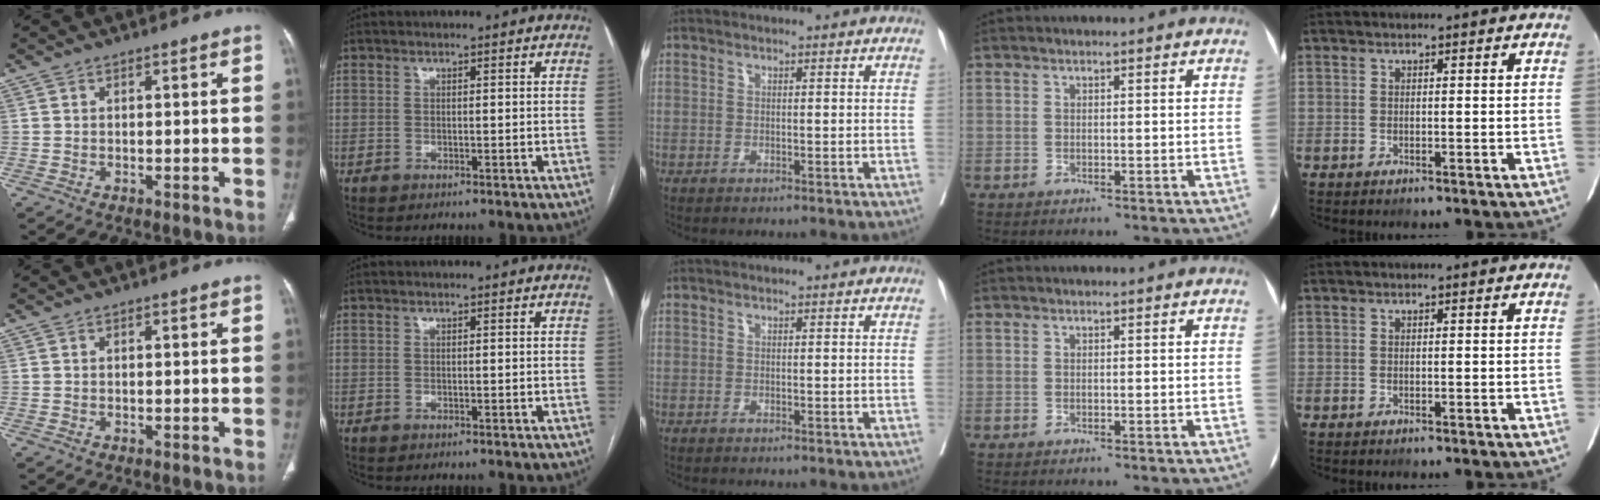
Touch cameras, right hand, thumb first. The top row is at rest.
{}